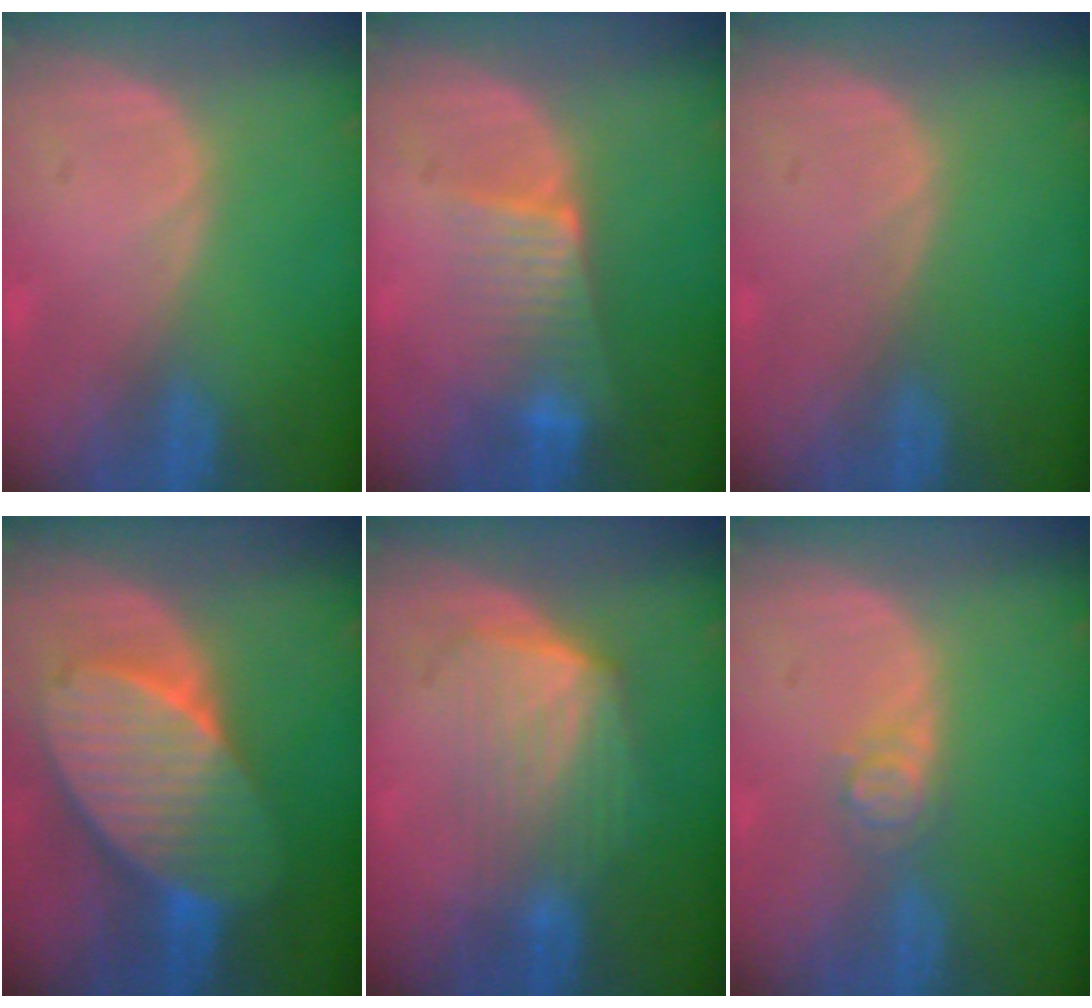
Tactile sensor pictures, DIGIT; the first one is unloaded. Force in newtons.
{"total": 6.4, "press": 5.7, "slide": 3.1}
{"total": 0.0}
{"total": 10.7, "press": 10.7, "slide": 0.6}
{"total": 7.3, "press": 6.6, "slide": 3.2}
{"total": 2.6, "press": 2.6, "slide": 0.3}